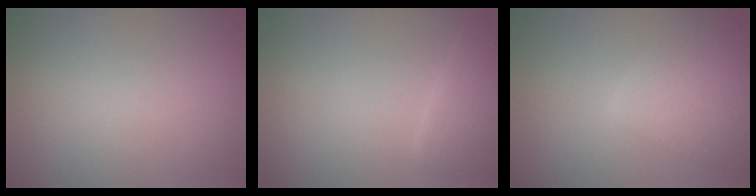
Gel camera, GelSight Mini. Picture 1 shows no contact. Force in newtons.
{"total": 2.7, "press": 2.7, "slide": 0.1}
{"total": 4.8, "press": 4.8, "slide": 0.2}